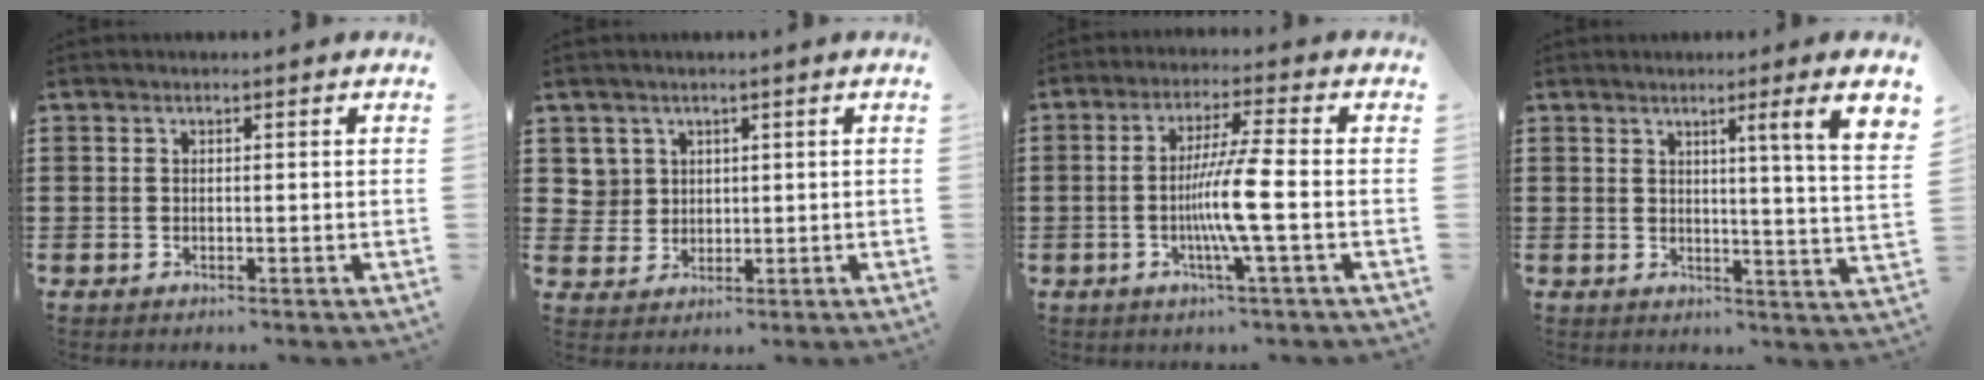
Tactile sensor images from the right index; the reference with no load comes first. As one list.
[{"total": 3.4, "force": [1.6, 3.0, 0.2], "torque": [-0.021, 0.012, 0.031]}, {"total": 7.7, "force": [-1.6, -0.6, 7.5], "torque": [-0.143, -0.017, -0.035]}, {"total": 5.4, "force": [2.7, -1.2, 4.6], "torque": [-0.073, -0.031, 0.033]}]